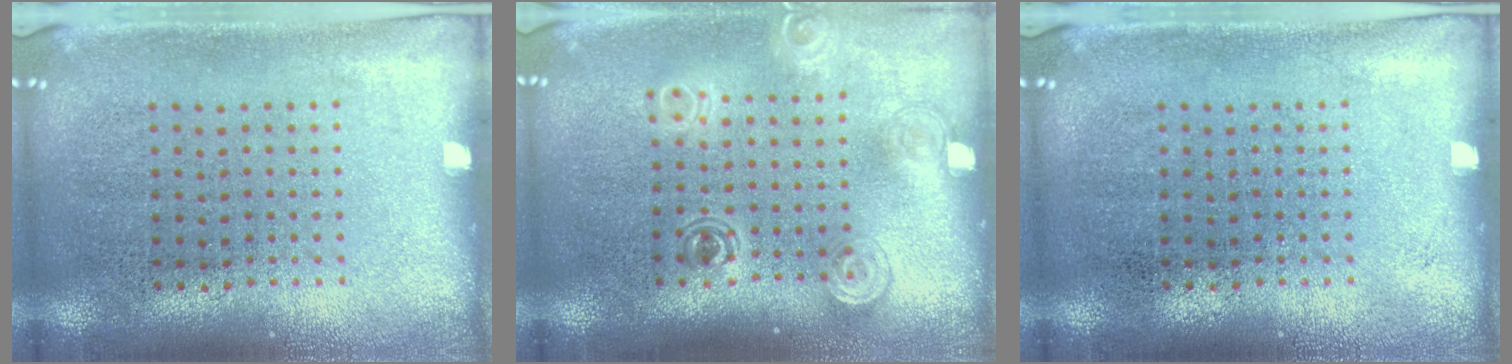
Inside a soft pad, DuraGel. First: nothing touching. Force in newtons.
{"total": 1.5, "press": 1.3, "slide": 0.9}
{"total": 0.0}